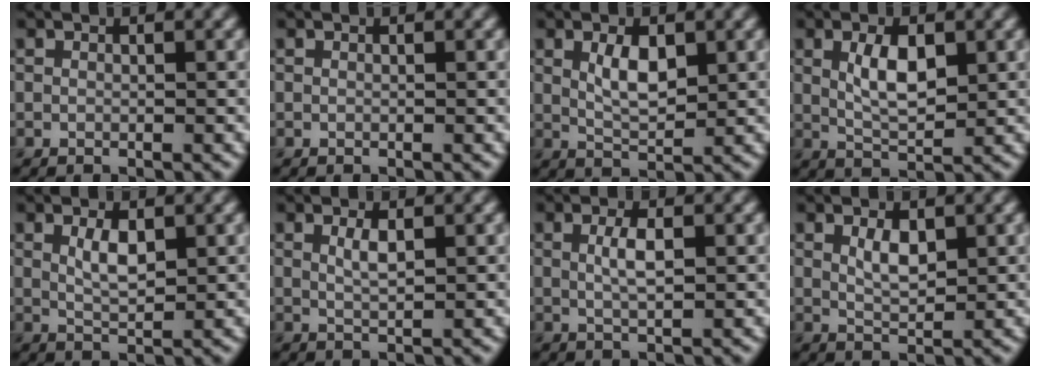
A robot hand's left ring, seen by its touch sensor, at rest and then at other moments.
{"total": 0.0}
{"total": 3.1, "force": [0.9, 1.4, 2.6], "torque": [-0.051, -0.001, 0.020]}
{"total": 3.8, "force": [0.9, 1.7, 3.3], "torque": [-0.066, 0.000, 0.018]}
{"total": 2.4, "force": [0.8, 0.9, 2.1], "torque": [-0.042, -0.001, 0.017]}
{"total": 1.6, "force": [0.6, 0.4, 1.4], "torque": [-0.029, -0.001, 0.011]}
{"total": 2.2, "force": [0.4, 0.6, 2.1], "torque": [-0.042, 0.003, 0.008]}
{"total": 2.2, "force": [0.8, 0.9, 1.8], "torque": [-0.036, -0.001, 0.018]}